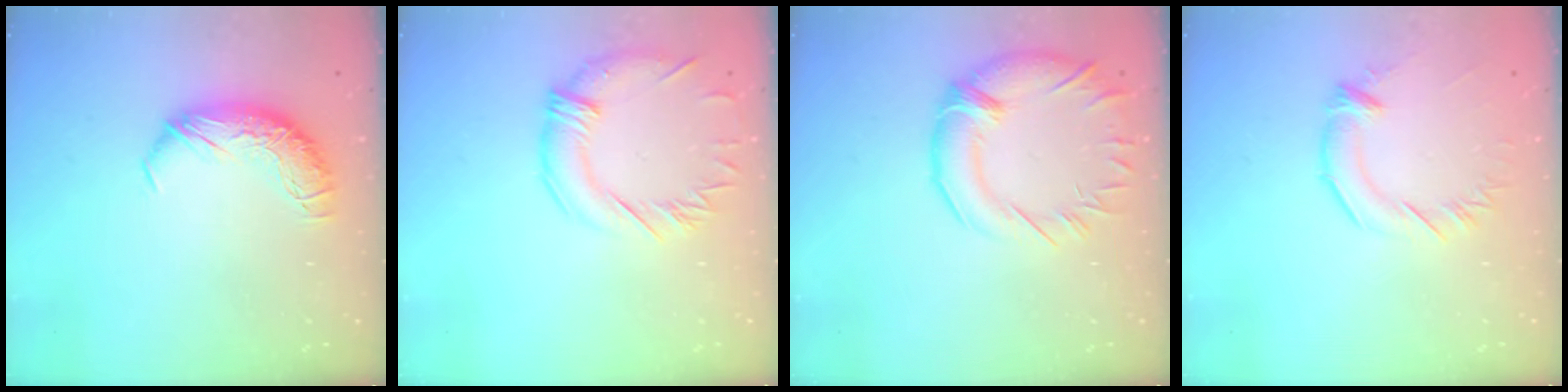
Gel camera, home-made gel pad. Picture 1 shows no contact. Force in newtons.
{"total": 1.4, "press": 0.9, "slide": 1.1}
{"total": 5.2, "press": 4.2, "slide": 3.0}
{"total": 2.0, "press": 1.9, "slide": 0.7}